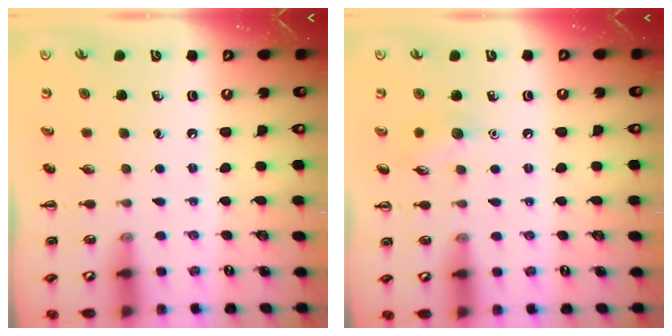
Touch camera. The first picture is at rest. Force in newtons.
{"total": 6.7, "press": 6.5, "slide": 1.6}